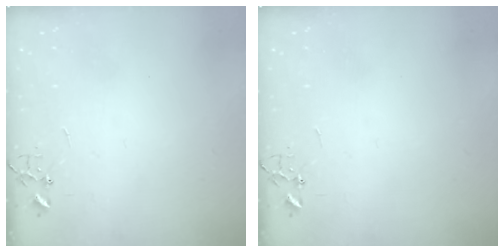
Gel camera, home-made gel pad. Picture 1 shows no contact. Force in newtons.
{"total": 0.0}